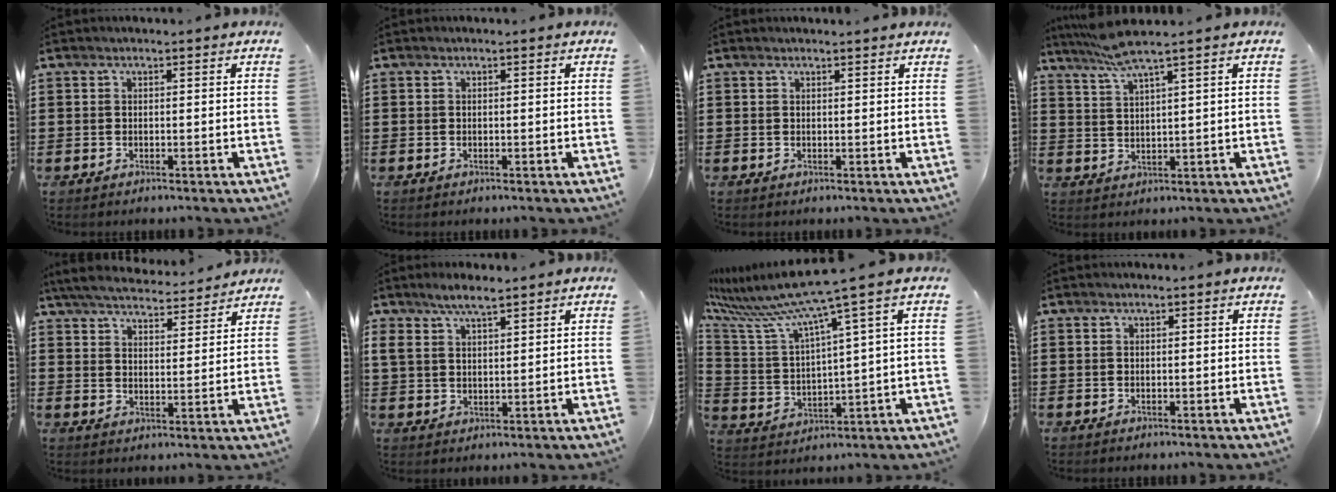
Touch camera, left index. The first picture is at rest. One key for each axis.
{"total": 0.0}
{"total": 0.6, "fx": 0.6, "fy": 0.0, "fz": 0.1, "tx": -0.004, "ty": -0.001, "tz": 0.013}
{"total": 5.5, "fx": 4.2, "fy": -0.2, "fz": 3.5, "tx": -0.079, "ty": -0.010, "tz": 0.076}
{"total": 5.4, "fx": 5.3, "fy": 0.4, "fz": 1.1, "tx": -0.045, "ty": -0.027, "tz": 0.092}
{"total": 4.5, "fx": 3.3, "fy": 1.5, "fz": 2.6, "tx": -0.059, "ty": 0.003, "tz": 0.060}
{"total": 9.9, "fx": 7.6, "fy": -0.8, "fz": 6.3, "tx": -0.160, "ty": -0.056, "tz": 0.121}
{"total": 0.0}